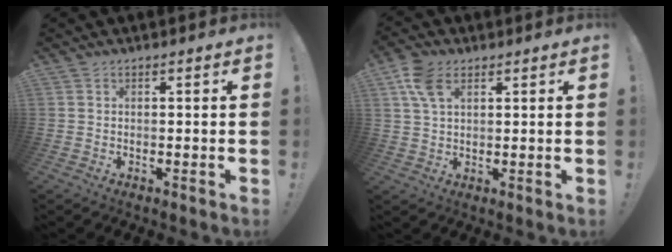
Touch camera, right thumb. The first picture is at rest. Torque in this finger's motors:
{"motor_torque": [0.45, 0.50, 0.18, -0.15, 0.02]}